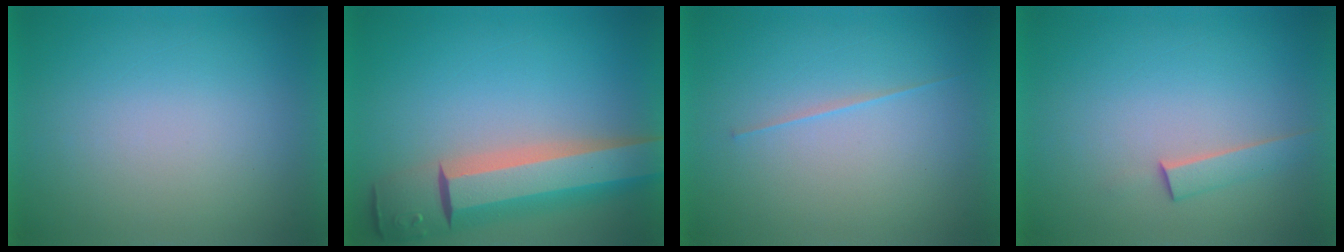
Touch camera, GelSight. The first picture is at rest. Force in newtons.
{"total": 8.7}
{"total": 1.3}
{"total": 1.8}